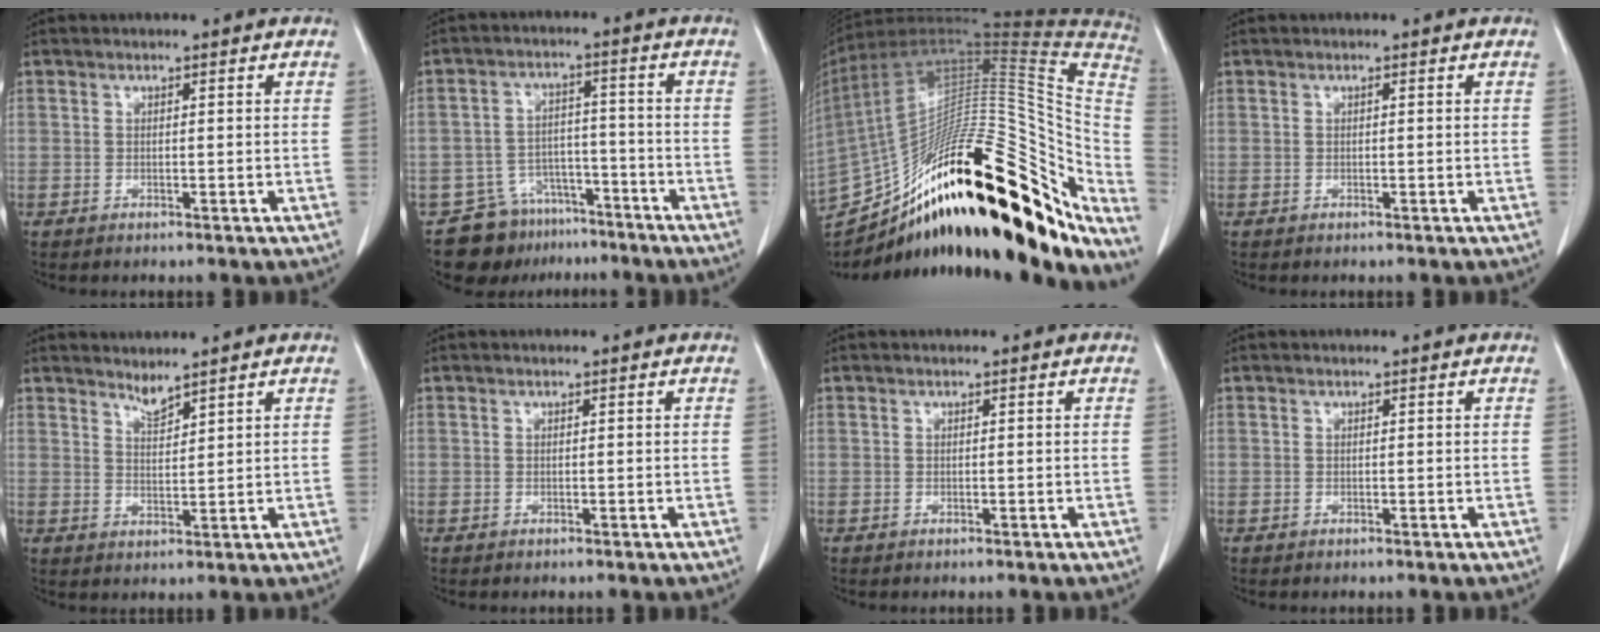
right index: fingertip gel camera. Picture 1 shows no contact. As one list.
[{"total": 9.6, "force": [-7.3, 6.0, 1.4], "torque": [-0.017, 0.029, -0.112]}, {"total": 42.0, "force": [-18.6, 16.7, 33.8], "torque": [-0.535, 0.011, -0.271]}, {"total": 0.0}, {"total": 2.2, "force": [2.2, -0.2, 0.5], "torque": [-0.008, -0.008, 0.044]}, {"total": 0.0}, {"total": 0.0}, {"total": 0.0}]